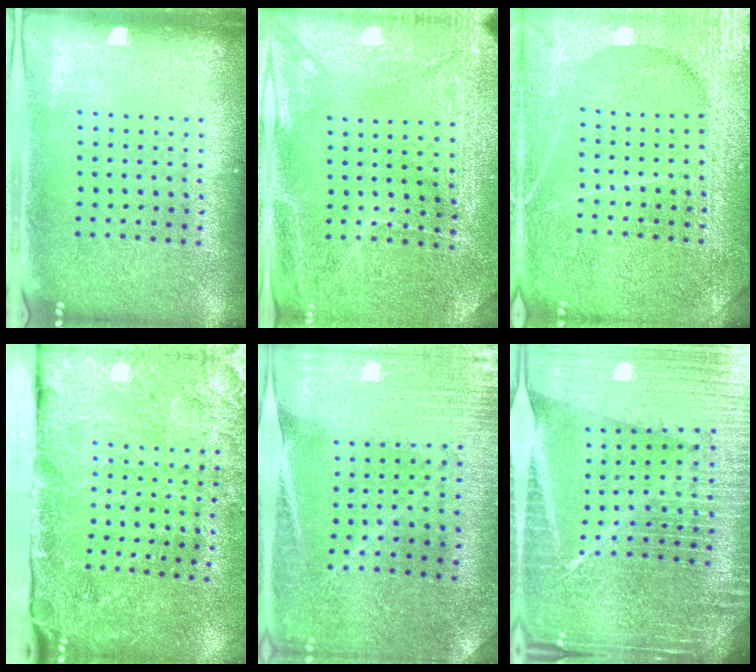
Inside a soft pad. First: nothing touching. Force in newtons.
{"total": 2.9, "press": 2.9, "slide": 0.2}
{"total": 6.5, "press": 6.4, "slide": 0.8}
{"total": 3.4, "press": 3.3, "slide": 0.9}
{"total": 0.9, "press": 0.9, "slide": 0.1}
{"total": 7.1, "press": 6.0, "slide": 3.7}